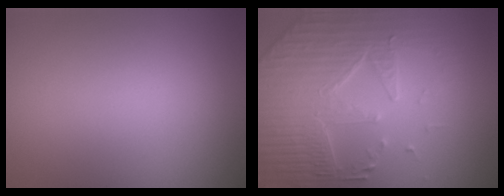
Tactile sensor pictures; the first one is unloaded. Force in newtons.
{"total": 5.9, "press": 5.2, "slide": 2.8}